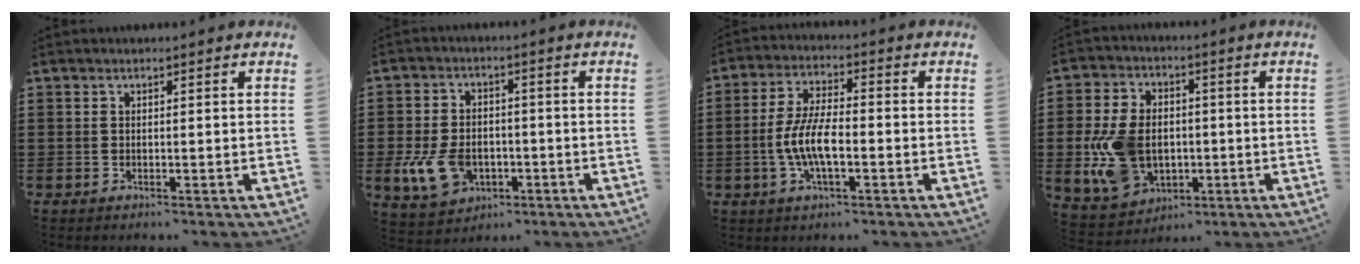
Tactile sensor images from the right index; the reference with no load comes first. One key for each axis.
{"total": 8.3, "fx": -2.5, "fy": 5.7, "fz": 5.5, "tx": -0.143, "ty": 0.001, "tz": -0.050}
{"total": 7.8, "fx": -1.6, "fy": 3.0, "fz": 7.1, "tx": -0.162, "ty": -0.005, "tz": -0.037}
{"total": 11.5, "fx": -1.3, "fy": 8.1, "fz": 8.1, "tx": -0.200, "ty": 0.009, "tz": -0.022}